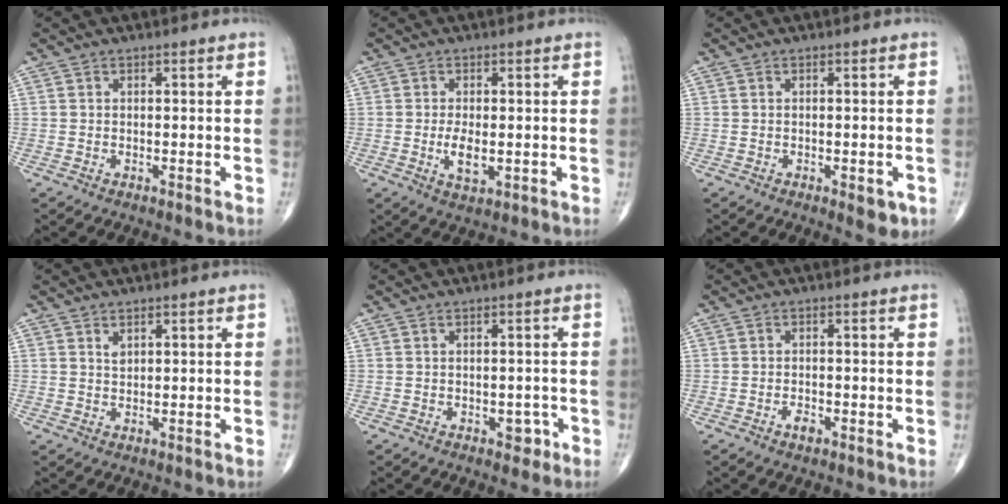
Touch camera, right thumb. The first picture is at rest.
{"total": 4.5, "force": [-0.7, 2.1, 3.9], "torque": [-0.072, -0.008, -0.010]}
{"total": 3.5, "force": [-1.3, 1.5, 2.8], "torque": [-0.026, -0.003, -0.012]}
{"total": 1.2, "force": [0.8, 0.6, 0.7], "torque": [-0.007, -0.004, 0.016]}
{"total": 2.4, "force": [-1.1, 1.6, 1.4], "torque": [-0.003, 0.007, -0.012]}
{"total": 1.9, "force": [-1.0, 0.9, 1.3], "torque": [-0.024, 0.003, -0.018]}